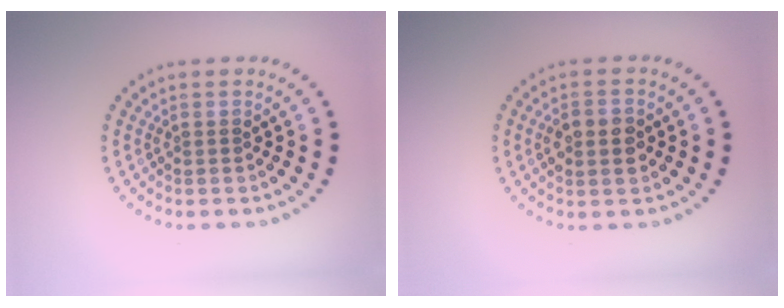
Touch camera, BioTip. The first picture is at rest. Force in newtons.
{"total": 2.9, "press": 2.9, "slide": 0.1}